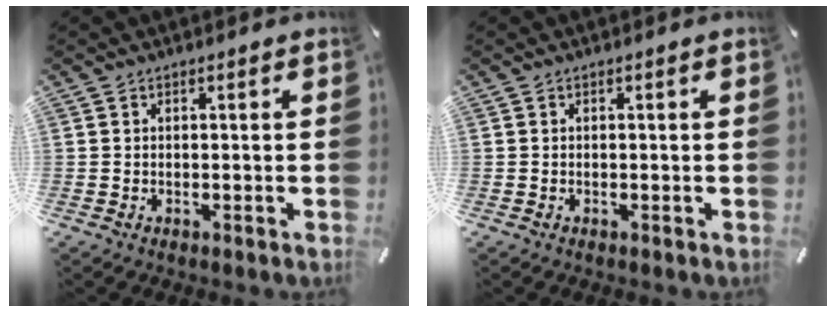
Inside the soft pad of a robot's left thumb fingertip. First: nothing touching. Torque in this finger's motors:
{"motor_torque": [0.00, 0.00, 0.00, 0.00, 0.00]}